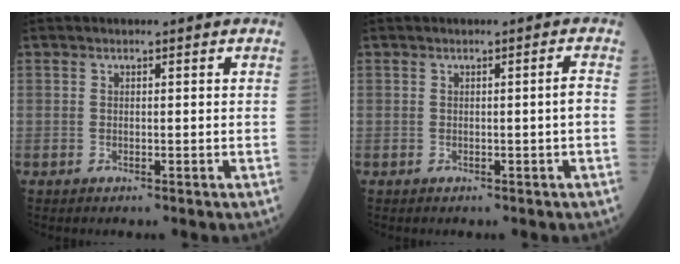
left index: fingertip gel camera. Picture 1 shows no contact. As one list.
[{"total": 1.3, "force": [-0.4, -0.4, 1.2], "torque": [-0.019, -0.002, -0.004]}]